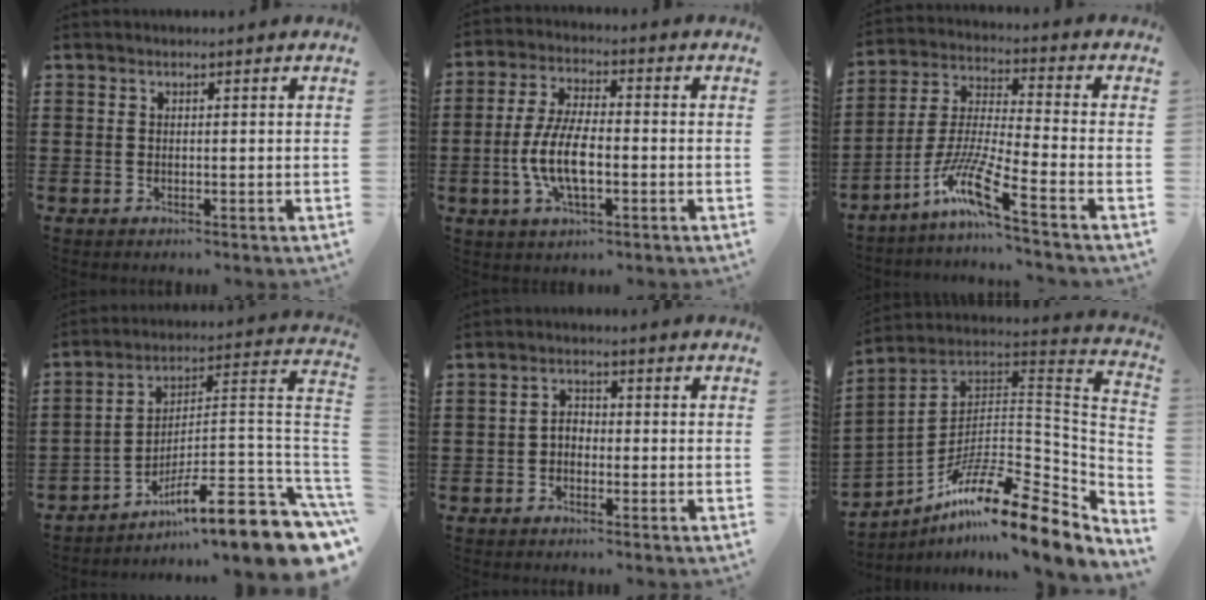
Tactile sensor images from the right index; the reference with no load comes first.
{"total": 8.6, "force": [-2.0, 3.4, 7.6], "torque": [-0.169, -0.007, -0.042]}
{"total": 9.9, "force": [-6.6, 0.7, 7.4], "torque": [-0.172, -0.015, -0.134]}
{"total": 12.3, "force": [-8.5, 1.9, 8.8], "torque": [-0.116, 0.011, -0.152]}
{"total": 1.7, "force": [-0.9, 1.1, 1.0], "torque": [-0.021, 0.006, -0.021]}
{"total": 13.7, "force": [-9.3, 2.7, 9.7], "torque": [-0.146, 0.007, -0.177]}